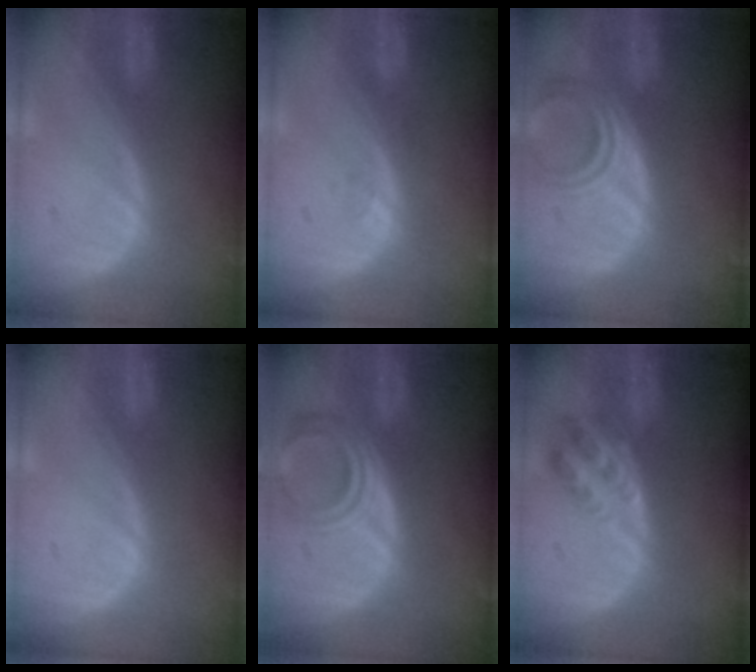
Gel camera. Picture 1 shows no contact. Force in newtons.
{"total": 1.1, "press": 1.0, "slide": 0.1}
{"total": 5.6, "press": 5.1, "slide": 2.2}
{"total": 0.0}
{"total": 5.9, "press": 5.3, "slide": 2.6}
{"total": 4.6, "press": 4.0, "slide": 2.3}